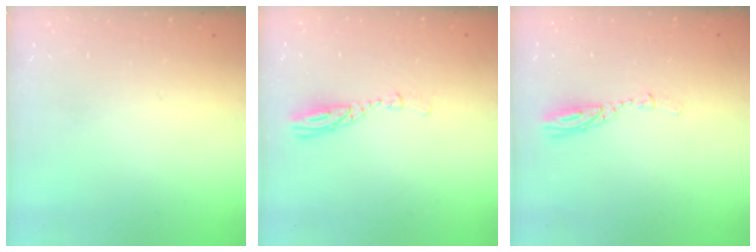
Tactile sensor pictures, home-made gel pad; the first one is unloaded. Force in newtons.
{"total": 4.0, "press": 3.9, "slide": 0.2}
{"total": 3.7, "press": 3.7, "slide": 0.4}